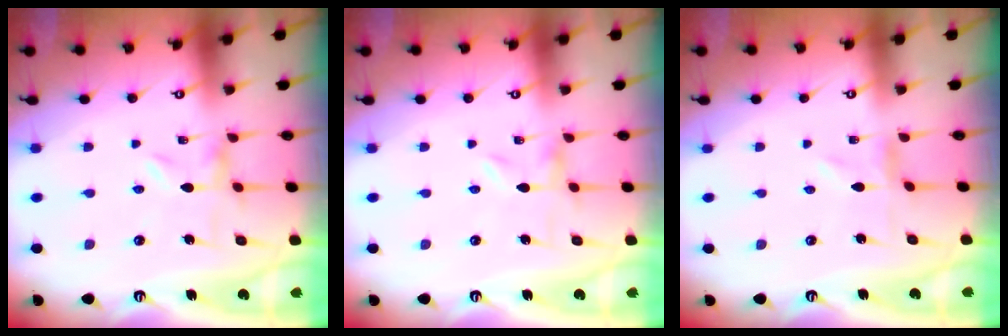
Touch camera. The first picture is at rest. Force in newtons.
{"total": 0.0}
{"total": 0.6, "press": 0.6, "slide": 0.2}